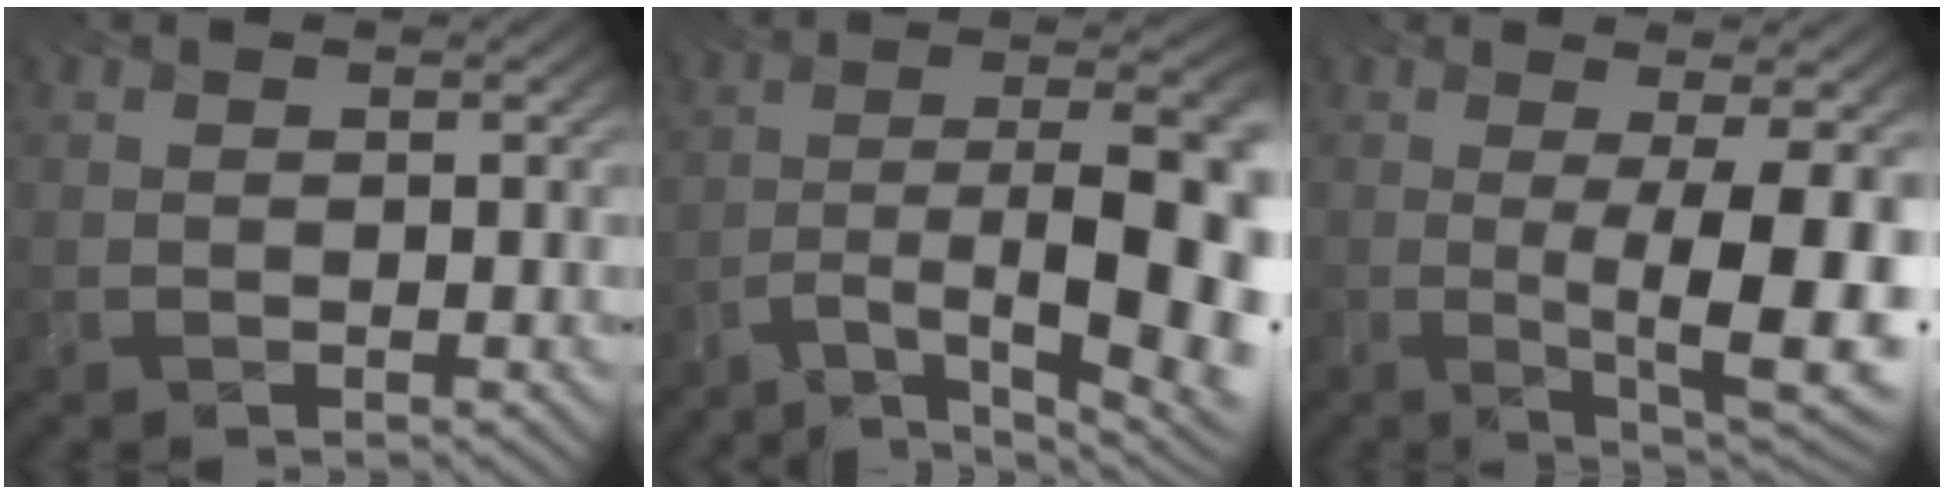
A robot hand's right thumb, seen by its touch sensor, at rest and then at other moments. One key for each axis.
{"total": 15.0, "fx": -6.7, "fy": 4.7, "fz": 12.6, "tx": -0.153, "ty": -0.005, "tz": -0.102}
{"total": 12.1, "fx": -0.7, "fy": 3.5, "fz": 11.5, "tx": -0.133, "ty": 0.027, "tz": -0.012}